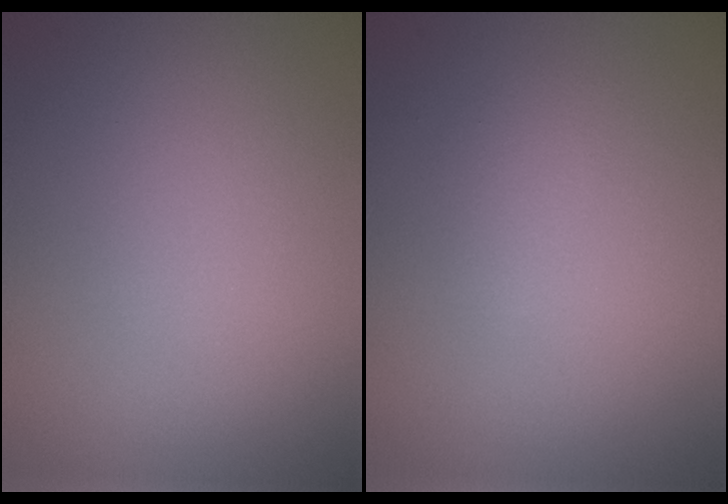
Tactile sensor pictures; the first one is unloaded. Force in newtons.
{"total": 1.1, "press": 1.1, "slide": 0.0}